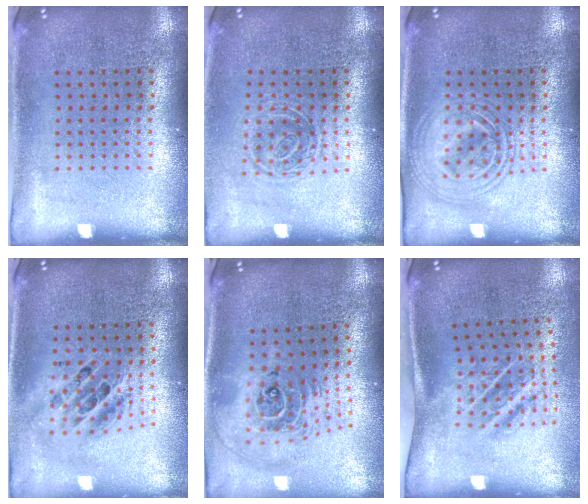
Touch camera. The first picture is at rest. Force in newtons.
{"total": 1.3, "press": 1.1, "slide": 0.7}
{"total": 2.8, "press": 2.8, "slide": 0.4}
{"total": 1.8, "press": 1.4, "slide": 1.1}
{"total": 2.4, "press": 1.8, "slide": 1.7}
{"total": 1.9, "press": 1.2, "slide": 1.5}